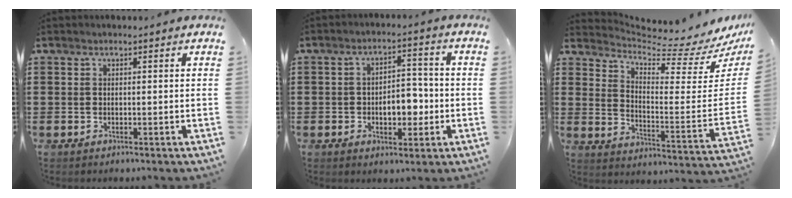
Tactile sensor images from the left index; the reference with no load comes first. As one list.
[{"total": 6.3, "force": [-1.4, 3.6, 5.0], "torque": [-0.075, 0.004, -0.032]}, {"total": 5.3, "force": [4.7, 0.3, 2.5], "torque": [-0.068, -0.053, 0.075]}]